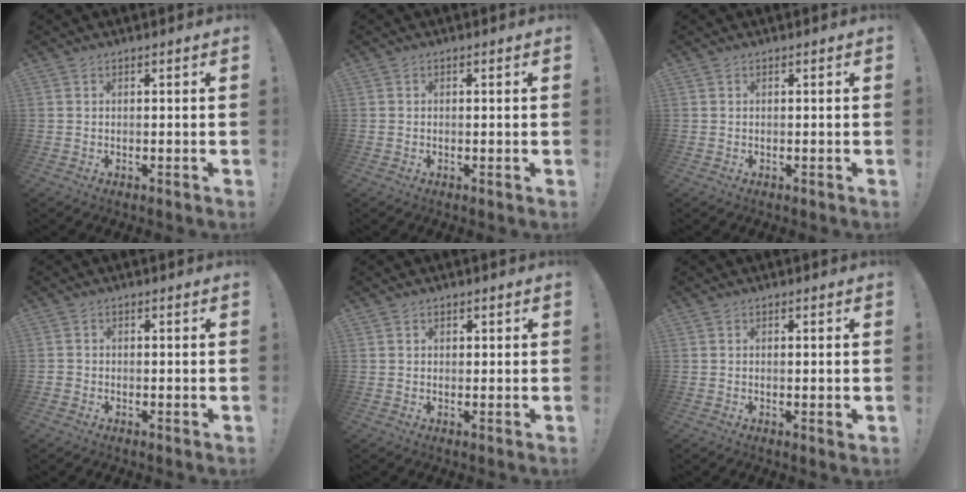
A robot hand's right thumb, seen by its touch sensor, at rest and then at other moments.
{"total": 0.5, "force": [-0.2, 0.4, 0.3], "torque": [-0.008, 0.003, -0.002]}
{"total": 0.0}
{"total": 1.3, "force": [-0.6, 0.9, 0.6], "torque": [-0.011, 0.005, -0.011]}
{"total": 1.0, "force": [0.4, 0.9, 0.3], "torque": [0.000, 0.000, 0.005]}
{"total": 1.6, "force": [0.1, 0.2, 1.6], "torque": [-0.015, -0.006, -0.001]}